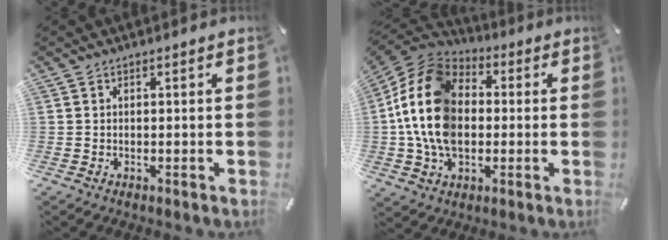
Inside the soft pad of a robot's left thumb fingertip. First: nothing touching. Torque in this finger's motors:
{"motor_torque": [0.56, 1.88, 2.77, 0.00, 0.46]}